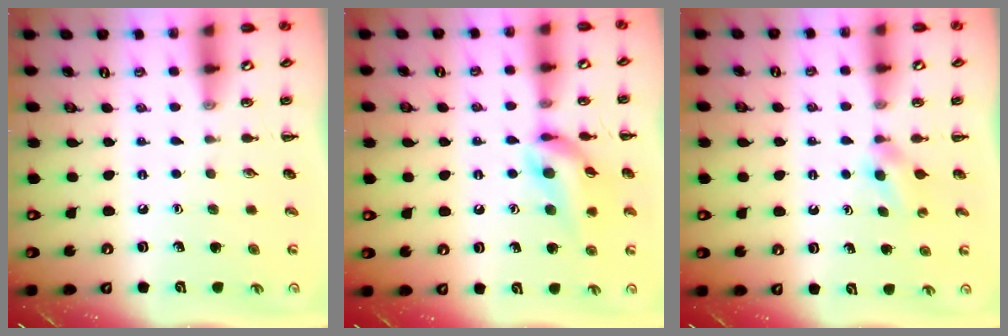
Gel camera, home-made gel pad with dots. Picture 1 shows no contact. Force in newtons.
{"total": 13.9, "press": 13.6, "slide": 2.4}
{"total": 2.7, "press": 2.5, "slide": 1.0}